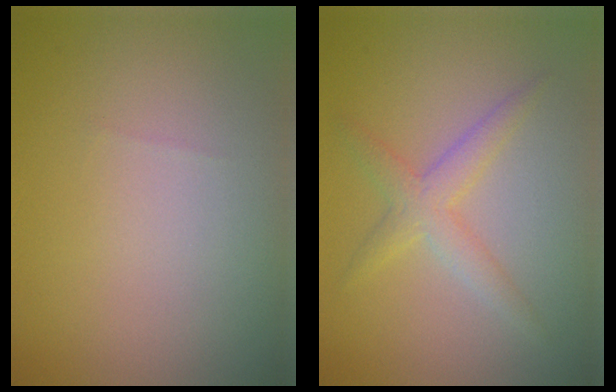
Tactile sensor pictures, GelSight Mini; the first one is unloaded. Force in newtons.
{"total": 2.6, "press": 2.6, "slide": 0.0}